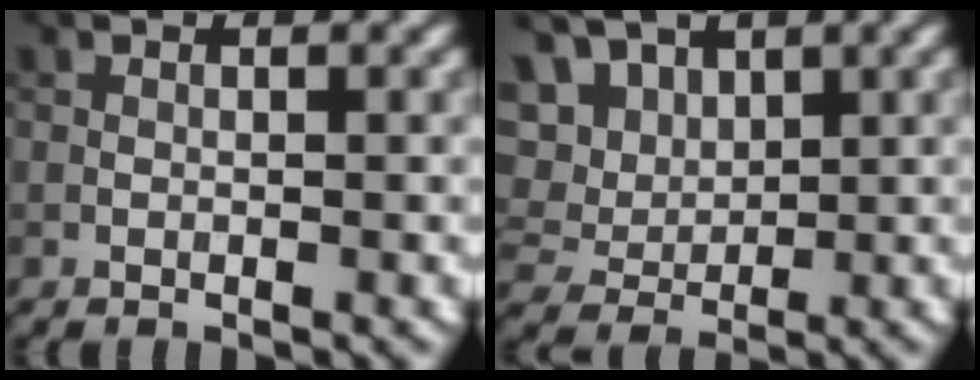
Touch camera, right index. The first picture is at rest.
{"total": 7.5, "force": [3.8, 5.2, 3.7], "torque": [-0.086, 0.016, 0.052]}